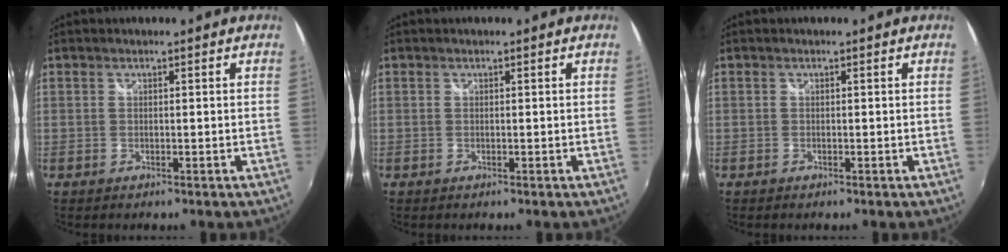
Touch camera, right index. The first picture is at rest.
{"total": 0.0}
{"total": 0.0}